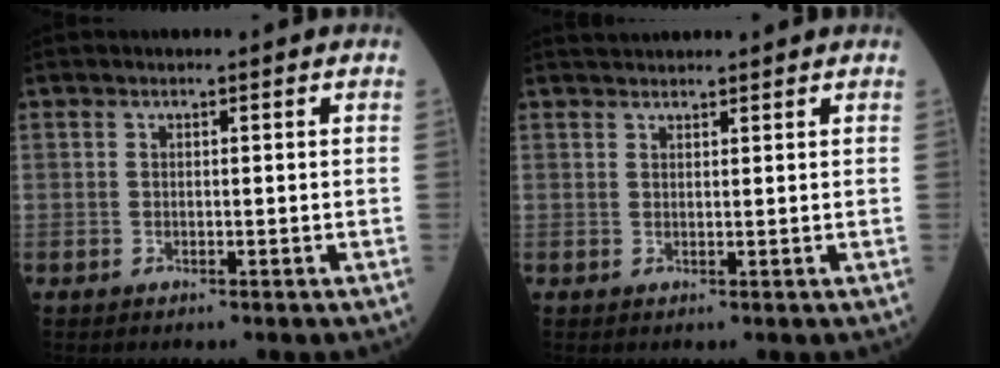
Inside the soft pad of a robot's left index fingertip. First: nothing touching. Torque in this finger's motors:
{"motor_torque": [-0.10, -0.83, 0.20, 0.08]}